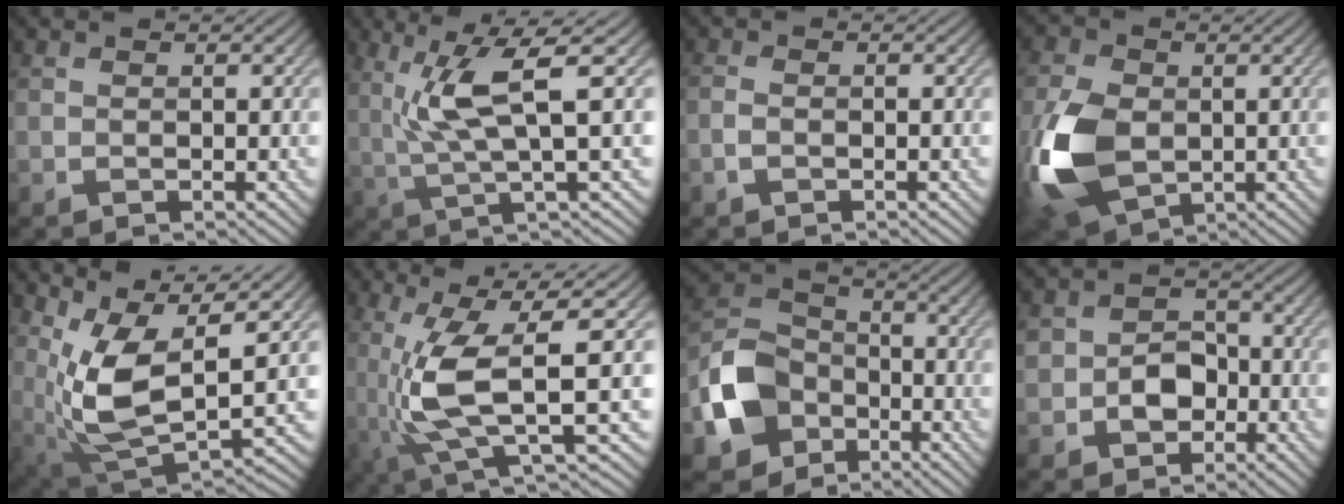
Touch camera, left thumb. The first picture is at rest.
{"total": 7.3, "force": [2.0, 1.0, 7.0], "torque": [-0.146, 0.012, 0.039]}
{"total": 1.2, "force": [-0.7, 0.6, 0.8], "torque": [-0.019, 0.001, -0.021]}
{"total": 12.7, "force": [-2.1, 8.4, 9.4], "torque": [-0.245, -0.010, -0.051]}
{"total": 12.1, "force": [3.2, 4.9, 10.6], "torque": [-0.230, -0.008, 0.063]}
{"total": 9.0, "force": [-0.4, 1.7, 8.8], "torque": [-0.179, 0.004, -0.005]}
{"total": 10.7, "force": [-4.3, 8.2, 5.3], "torque": [-0.134, -0.010, -0.105]}
{"total": 5.6, "force": [-1.5, 4.5, 2.9], "torque": [-0.041, 0.008, -0.042]}